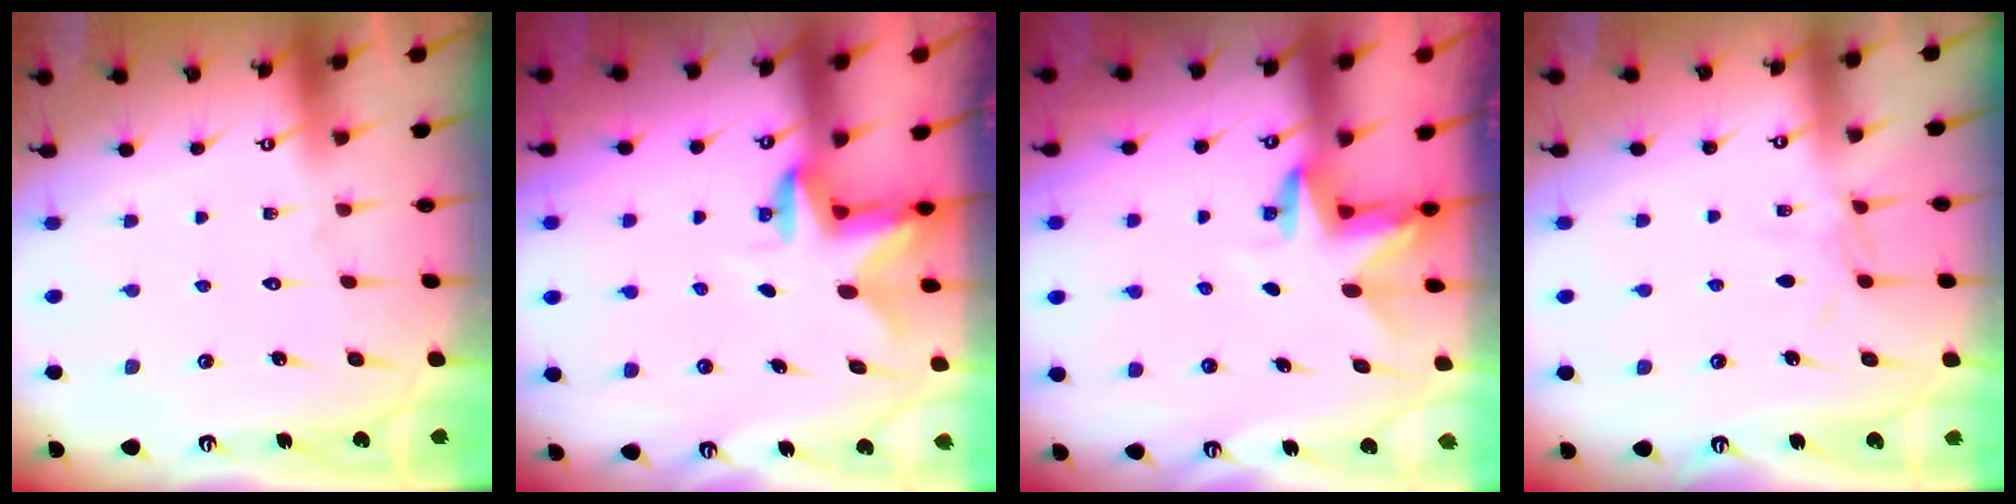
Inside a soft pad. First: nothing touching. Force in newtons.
{"total": 2.7, "press": 2.6, "slide": 0.5}
{"total": 3.2, "press": 3.2, "slide": 0.1}
{"total": 5.3, "press": 5.2, "slide": 0.5}